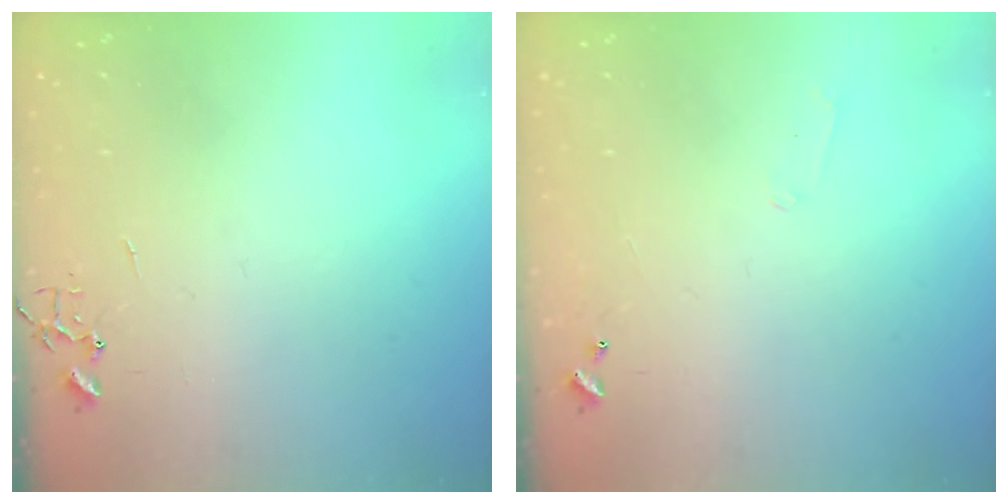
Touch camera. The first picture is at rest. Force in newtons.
{"total": 5.0, "press": 5.0, "slide": 0.9}